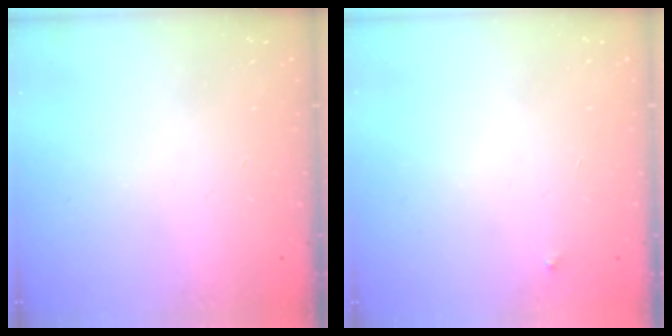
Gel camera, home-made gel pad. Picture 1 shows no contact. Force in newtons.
{"total": 2.5, "press": 2.4, "slide": 0.4}